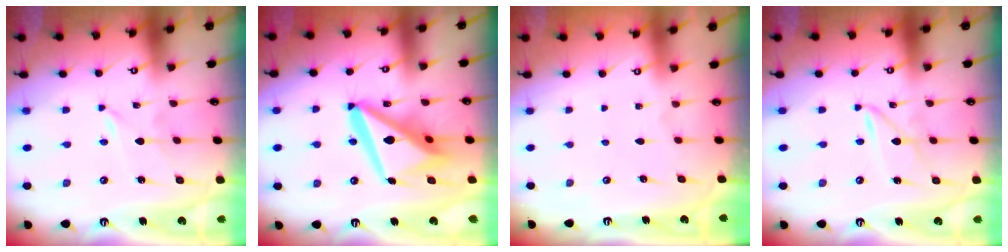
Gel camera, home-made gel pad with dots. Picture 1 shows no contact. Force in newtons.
{"total": 17.0, "press": 16.9, "slide": 2.0}
{"total": 0.0}
{"total": 2.0, "press": 2.0, "slide": 0.2}